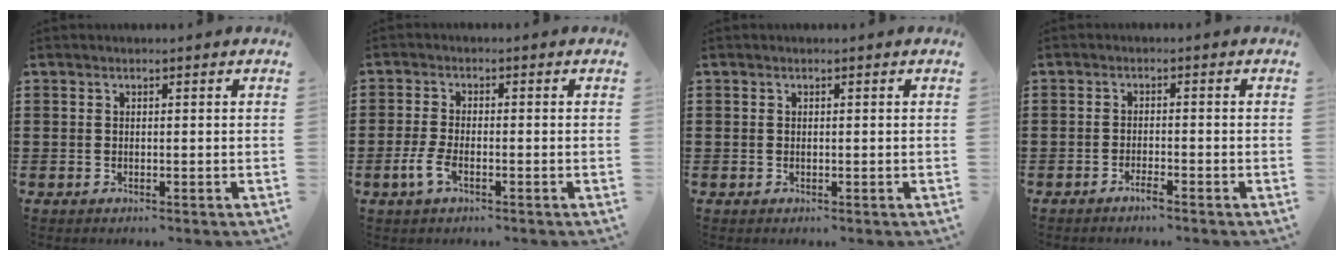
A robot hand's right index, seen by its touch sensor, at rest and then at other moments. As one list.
[{"total": 3.3, "force": [-1.5, 1.3, 2.6], "torque": [-0.066, -0.005, -0.034]}, {"total": 0.0}, {"total": 1.7, "force": [-1.5, 0.0, 0.9], "torque": [-0.016, -0.003, -0.027]}]